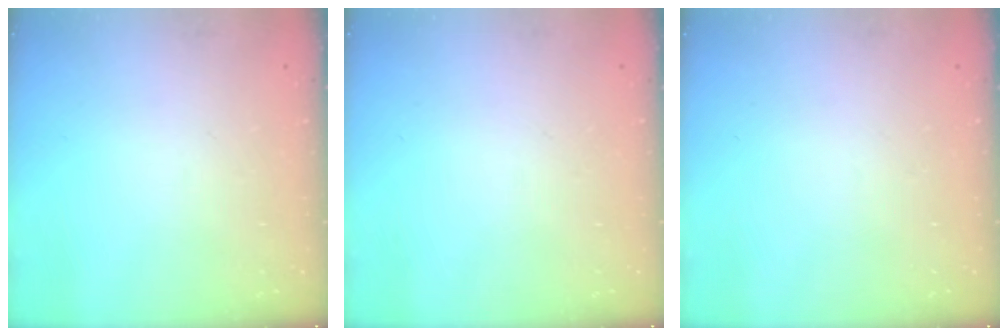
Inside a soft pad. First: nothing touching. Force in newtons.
{"total": 0.0}
{"total": 0.0}